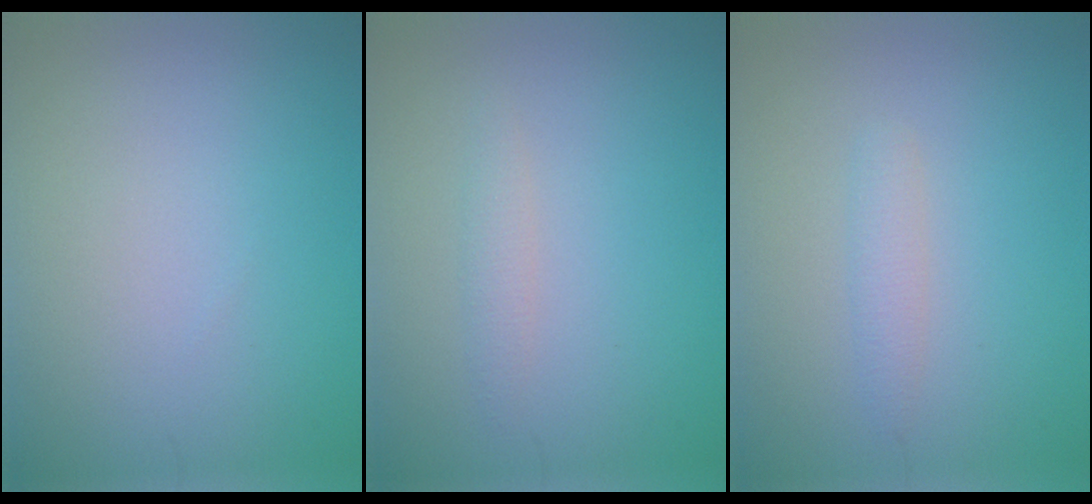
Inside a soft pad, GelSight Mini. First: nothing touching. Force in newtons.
{"total": 1.1, "press": 1.1, "slide": 0.1}
{"total": 1.4, "press": 1.4, "slide": 0.1}